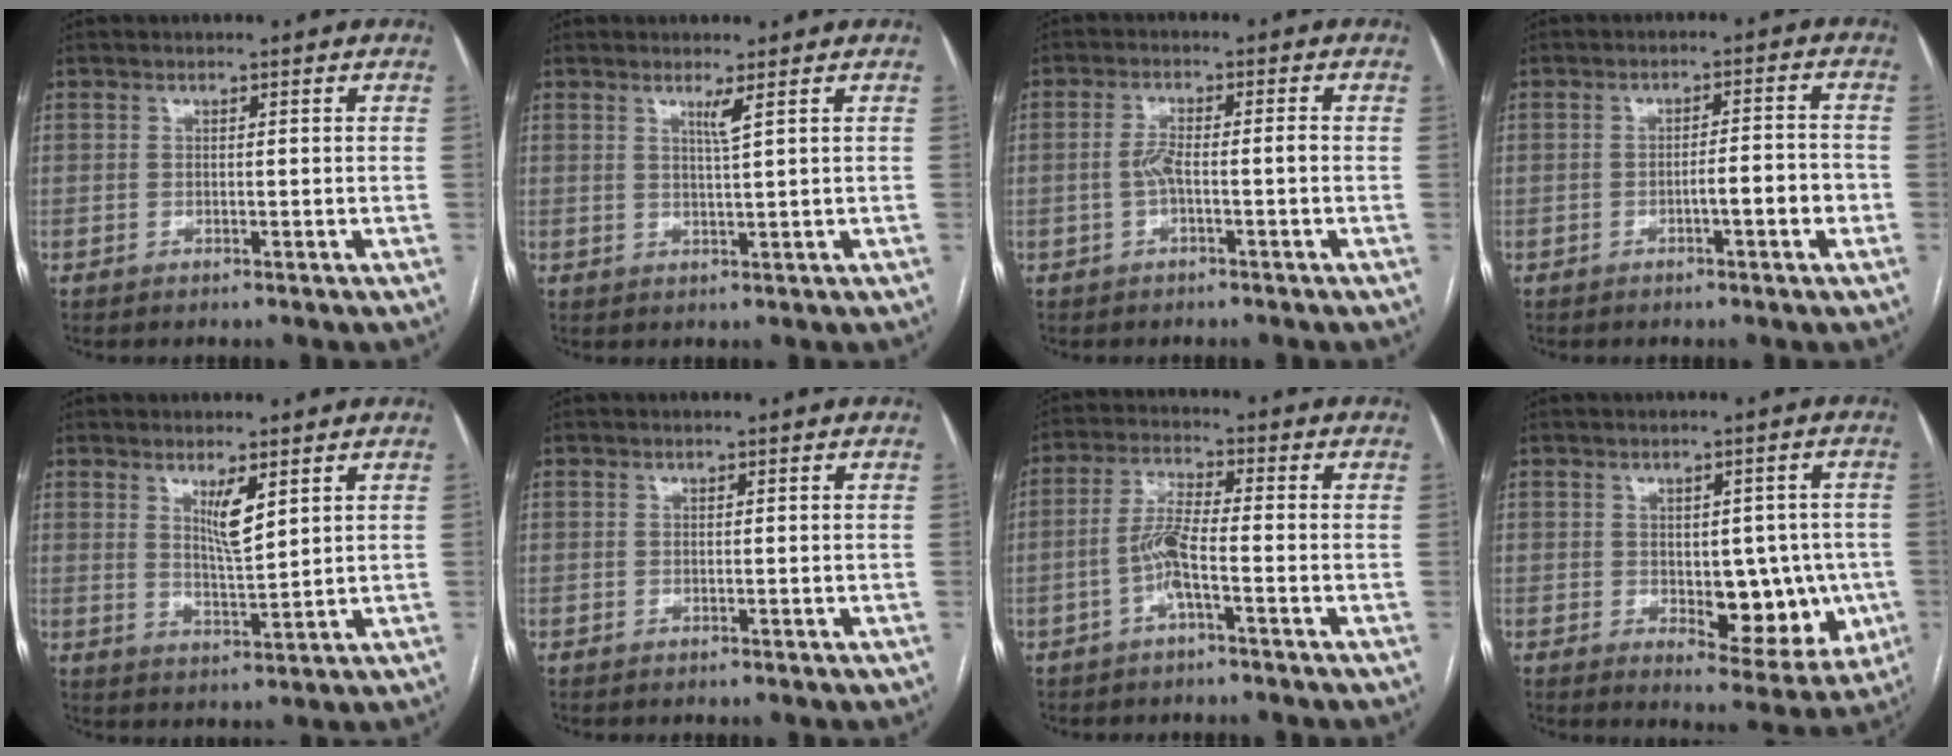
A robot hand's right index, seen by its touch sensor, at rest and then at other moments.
{"total": 1.9, "force": [1.1, -0.7, 1.4], "torque": [-0.030, -0.012, 0.023]}
{"total": 3.5, "force": [-0.9, 0.6, 3.3], "torque": [-0.063, 0.009, -0.015]}
{"total": 4.7, "force": [-1.8, 0.5, 4.3], "torque": [-0.061, 0.009, -0.026]}
{"total": 4.7, "force": [2.4, 0.6, 4.0], "torque": [-0.074, -0.012, 0.049]}
{"total": 0.0}
{"total": 5.4, "force": [-1.9, 0.5, 5.0], "torque": [-0.106, 0.011, -0.040]}
{"total": 10.3, "force": [-1.2, 5.2, 8.8], "torque": [-0.094, 0.005, 0.001]}